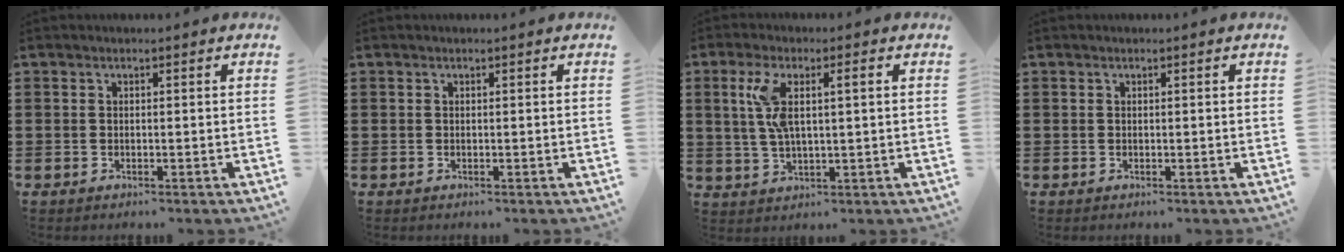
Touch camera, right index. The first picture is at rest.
{"total": 0.0}
{"total": 6.2, "force": [1.4, 1.7, 5.8], "torque": [-0.128, 0.000, 0.017]}
{"total": 0.0}